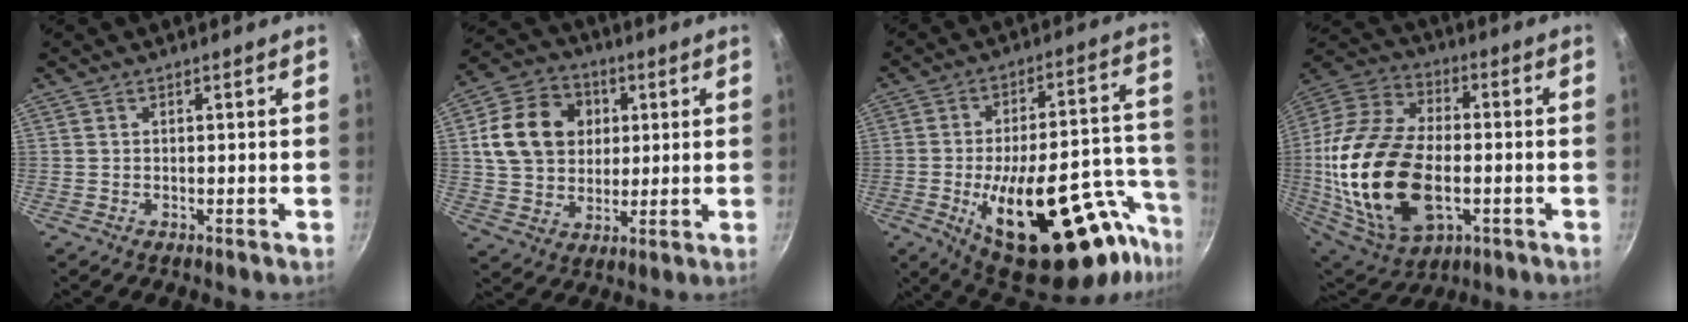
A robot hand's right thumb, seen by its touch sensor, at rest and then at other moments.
{"total": 15.1, "force": [3.3, 12.2, 8.2], "torque": [-0.122, 0.005, 0.053]}
{"total": 29.9, "force": [-14.7, 12.0, 23.1], "torque": [-0.260, 0.064, -0.205]}
{"total": 27.1, "force": [-3.8, 16.1, 21.5], "torque": [-0.429, 0.018, -0.063]}